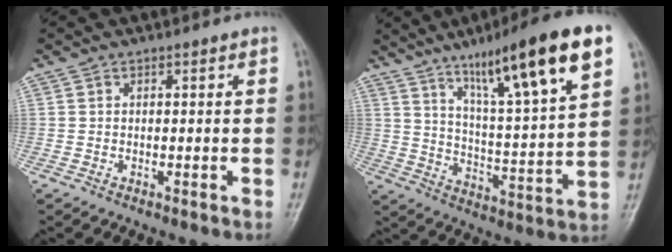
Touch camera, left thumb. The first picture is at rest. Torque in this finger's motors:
{"motor_torque": [1.50, 0.07, 1.95, -0.82, 0.34]}